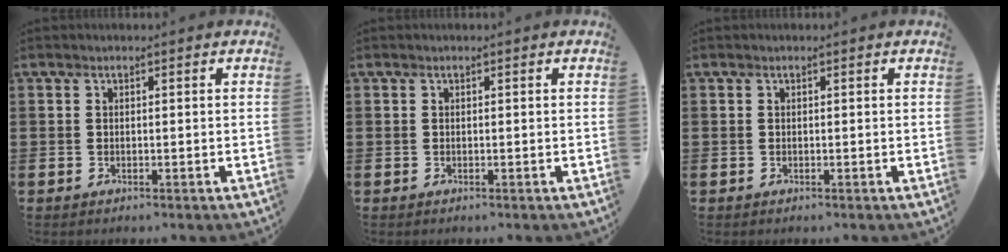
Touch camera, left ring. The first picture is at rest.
{"total": 0.0}
{"total": 0.0}